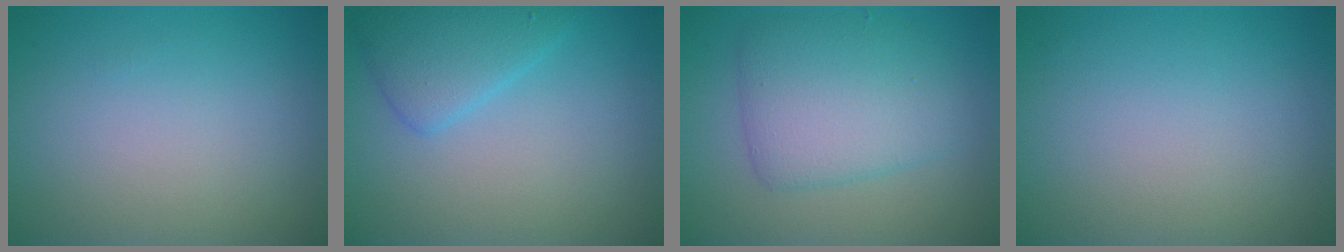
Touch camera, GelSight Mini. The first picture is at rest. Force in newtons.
{"total": 3.3, "press": 3.3, "slide": 0.0}
{"total": 5.4, "press": 5.4, "slide": 0.2}
{"total": 0.0}